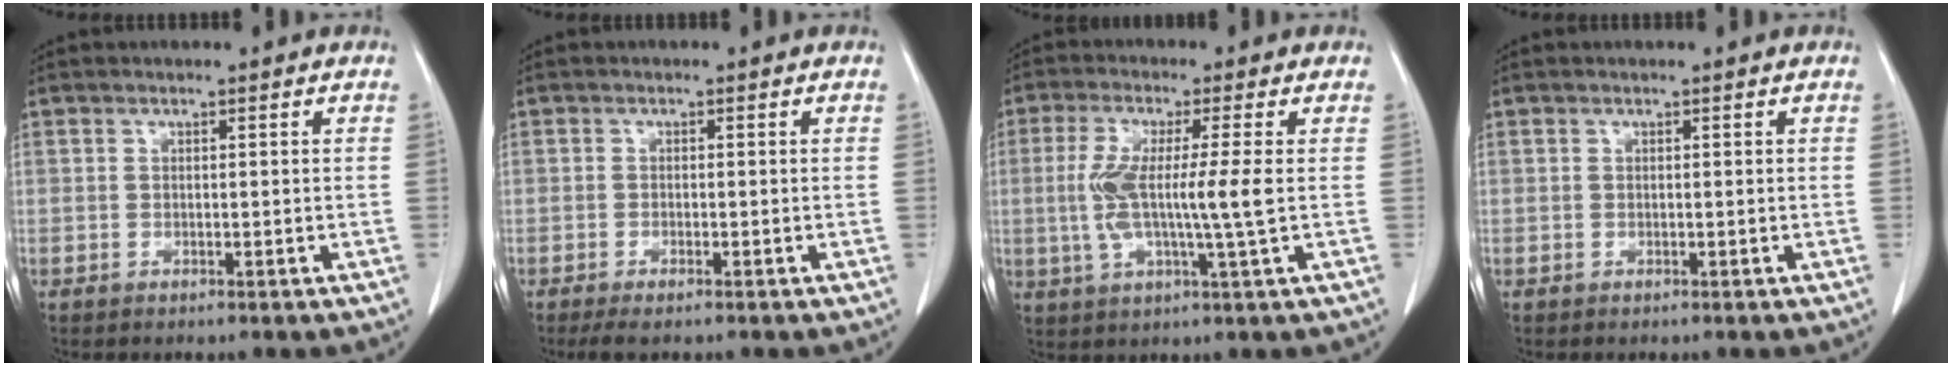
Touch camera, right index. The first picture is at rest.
{"total": 2.3, "force": [-1.6, 0.4, 1.6], "torque": [-0.024, -0.005, -0.024]}
{"total": 9.1, "force": [0.0, 0.0, 9.1], "torque": [-0.190, -0.005, -0.003]}
{"total": 0.0}